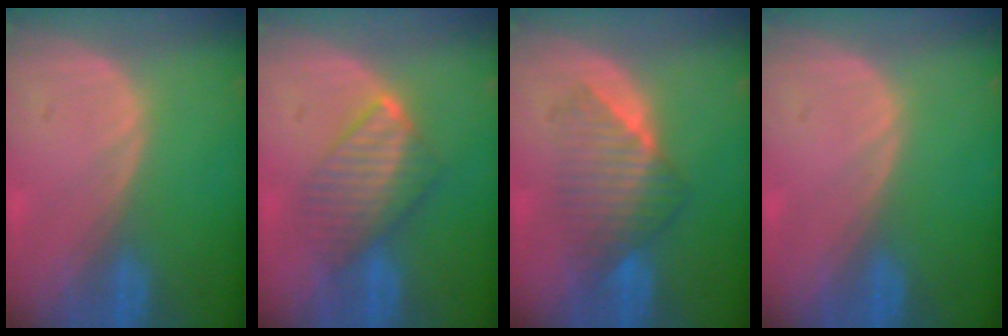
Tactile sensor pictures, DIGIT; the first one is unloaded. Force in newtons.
{"total": 6.4, "press": 6.4, "slide": 0.8}
{"total": 6.7, "press": 6.5, "slide": 1.6}
{"total": 0.0}